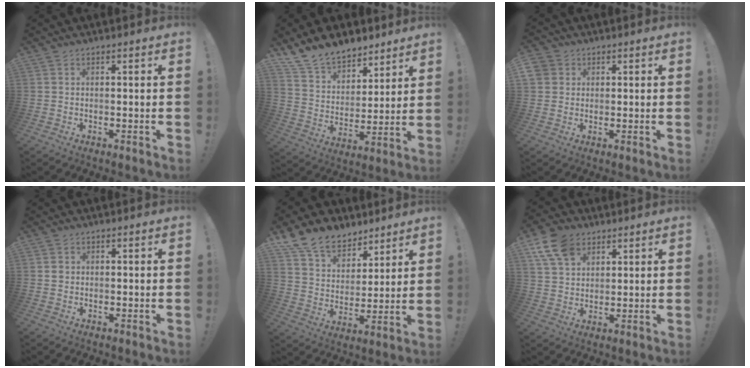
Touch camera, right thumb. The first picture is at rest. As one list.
[{"total": 13.4, "force": [11.3, 6.7, 2.8], "torque": [-0.066, -0.088, 0.216]}, {"total": 3.8, "force": [1.8, 3.3, 0.8], "torque": [-0.010, -0.002, 0.033]}, {"total": 1.2, "force": [0.4, 1.1, 0.1], "torque": [0.005, 0.002, 0.004]}, {"total": 14.6, "force": [10.9, 8.6, 4.4], "torque": [-0.093, -0.072, 0.211]}, {"total": 11.2, "force": [6.2, 7.5, 5.5], "torque": [-0.098, -0.019, 0.123]}]